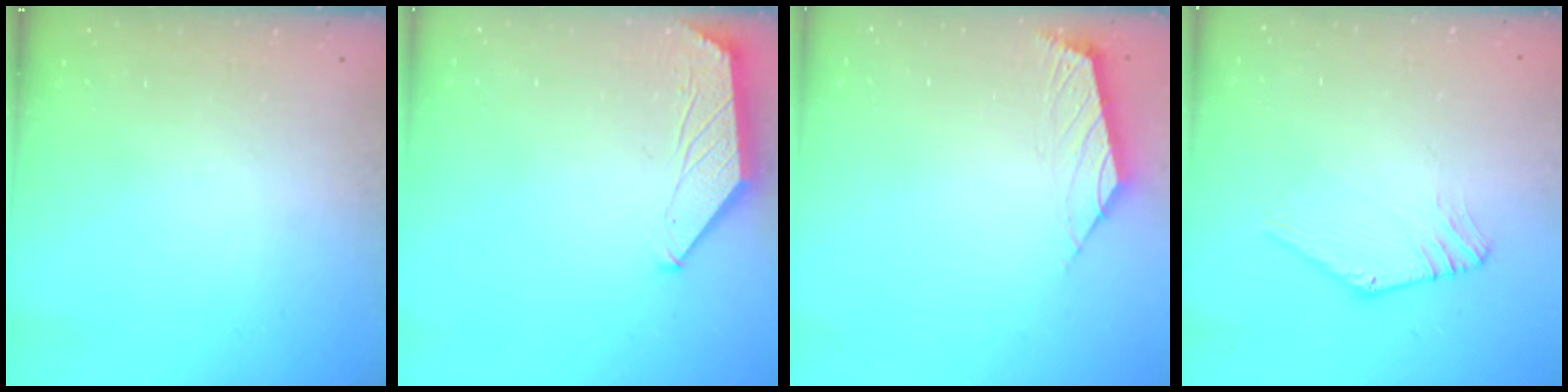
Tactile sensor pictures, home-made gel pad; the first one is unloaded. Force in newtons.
{"total": 1.5, "press": 1.5, "slide": 0.4}
{"total": 2.5, "press": 2.4, "slide": 0.7}
{"total": 2.7, "press": 2.7, "slide": 0.1}